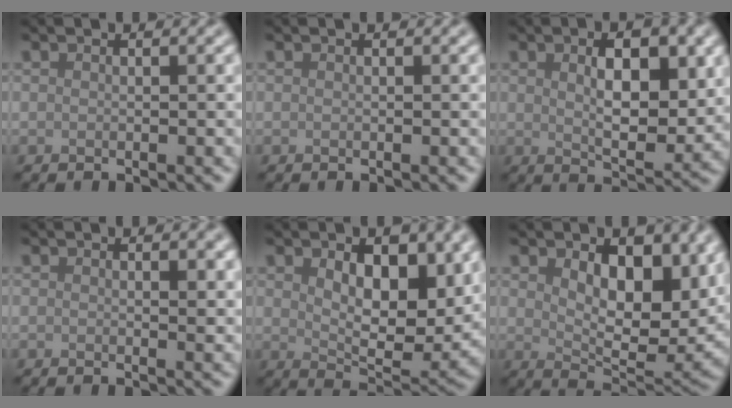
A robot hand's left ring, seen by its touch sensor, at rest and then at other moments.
{"total": 0.0}
{"total": 6.4, "force": [1.4, 2.9, 5.6], "torque": [-0.081, -0.004, 0.028]}
{"total": 1.3, "force": [0.5, 0.4, 1.1], "torque": [-0.012, -0.005, 0.009]}
{"total": 7.5, "force": [2.0, 4.1, 5.9], "torque": [-0.096, -0.017, 0.036]}
{"total": 8.9, "force": [2.5, 4.9, 6.9], "torque": [-0.110, -0.017, 0.044]}